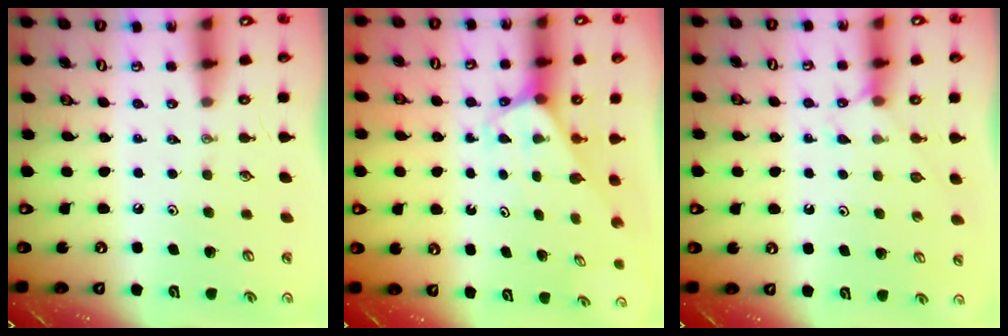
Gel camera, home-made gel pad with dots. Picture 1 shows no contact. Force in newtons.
{"total": 2.5, "press": 2.5, "slide": 0.1}
{"total": 4.1, "press": 4.0, "slide": 0.6}